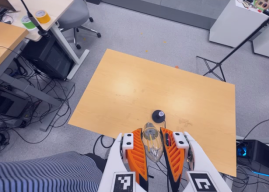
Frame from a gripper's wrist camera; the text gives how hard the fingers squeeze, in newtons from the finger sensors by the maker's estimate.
{"total": 24.3, "left": 26.7, "right": 21.8}